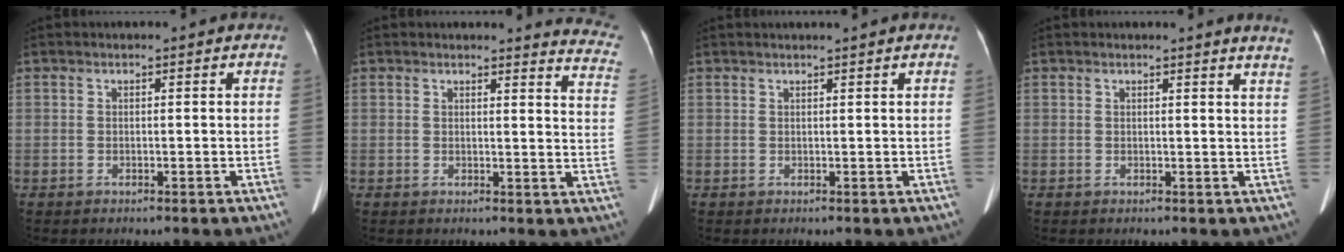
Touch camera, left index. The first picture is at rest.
{"total": 8.2, "force": [8.1, 0.3, 1.1], "torque": [0.010, -0.084, 0.050]}
{"total": 1.5, "force": [1.3, -0.5, 0.7], "torque": [-0.013, 0.010, 0.030]}
{"total": 4.0, "force": [3.6, -0.6, 1.6], "torque": [-0.018, -0.017, 0.017]}